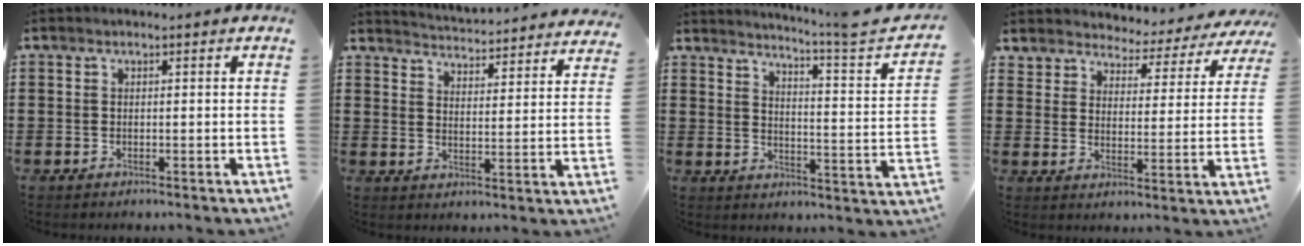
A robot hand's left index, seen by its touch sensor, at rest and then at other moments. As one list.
[{"total": 3.8, "force": [3.7, -0.8, -0.1], "torque": [-0.019, -0.037, 0.061]}, {"total": 4.3, "force": [3.4, -1.5, 2.2], "torque": [-0.051, -0.043, 0.044]}, {"total": 4.2, "force": [4.1, 0.5, -0.4], "torque": [-0.020, -0.036, 0.069]}]